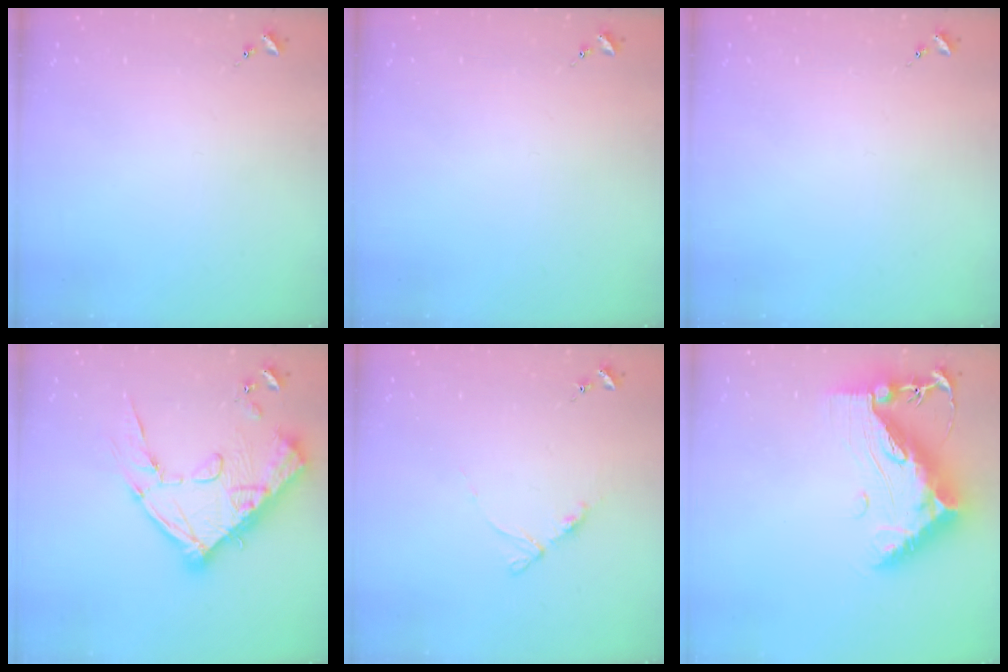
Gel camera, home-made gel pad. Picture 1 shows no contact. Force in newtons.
{"total": 0.0}
{"total": 0.0}
{"total": 20.7, "press": 20.6, "slide": 2.2}
{"total": 6.9, "press": 6.8, "slide": 0.7}
{"total": 19.1, "press": 19.1, "slide": 1.6}